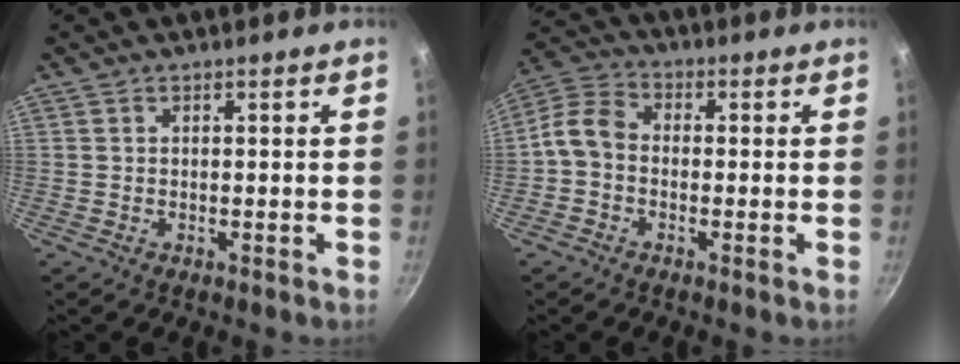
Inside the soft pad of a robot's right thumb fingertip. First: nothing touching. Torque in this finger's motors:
{"motor_torque": [-0.48, 0.16, 0.02, -0.13, 0.10]}